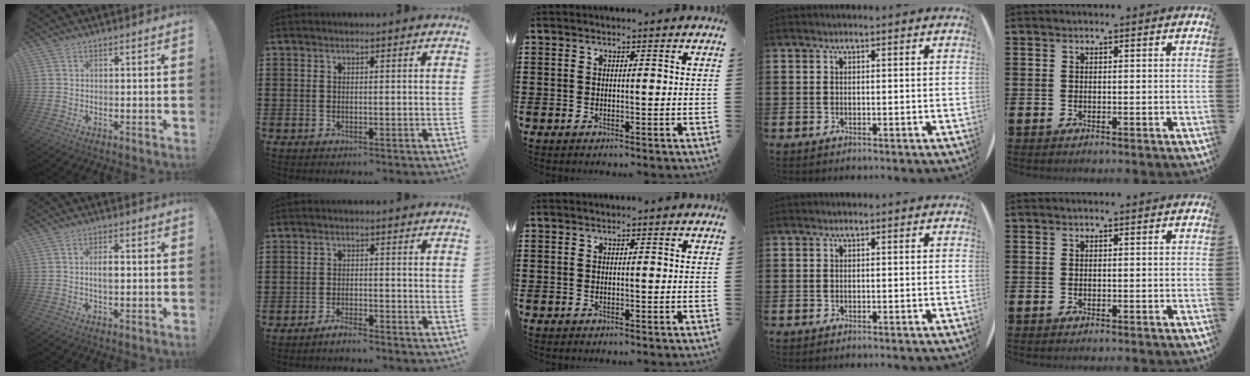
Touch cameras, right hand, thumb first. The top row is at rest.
{"thumb": {"total": 3.6, "force": [-0.1, 1.6, 3.2], "torque": [-0.052, -0.001, -0.008]}, "index": {"total": 2.0, "force": [-1.9, 0.1, 0.6], "torque": [-0.013, 0.002, -0.035]}}